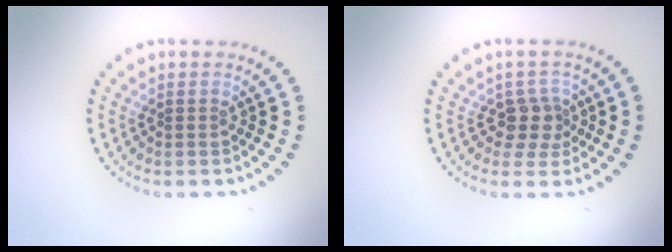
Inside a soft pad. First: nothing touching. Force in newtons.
{"total": 2.3, "press": 1.7, "slide": 1.5}